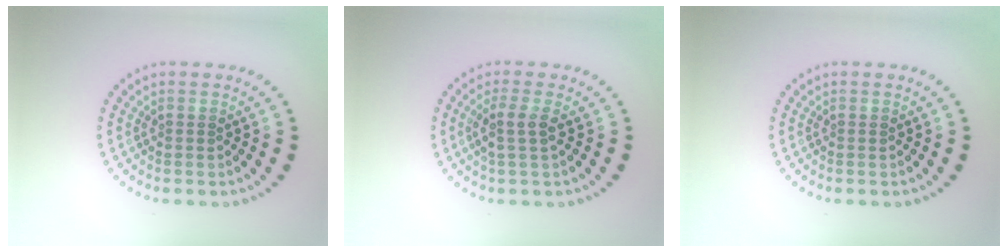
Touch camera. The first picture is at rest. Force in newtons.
{"total": 2.2, "press": 1.8, "slide": 1.3}
{"total": 0.0}